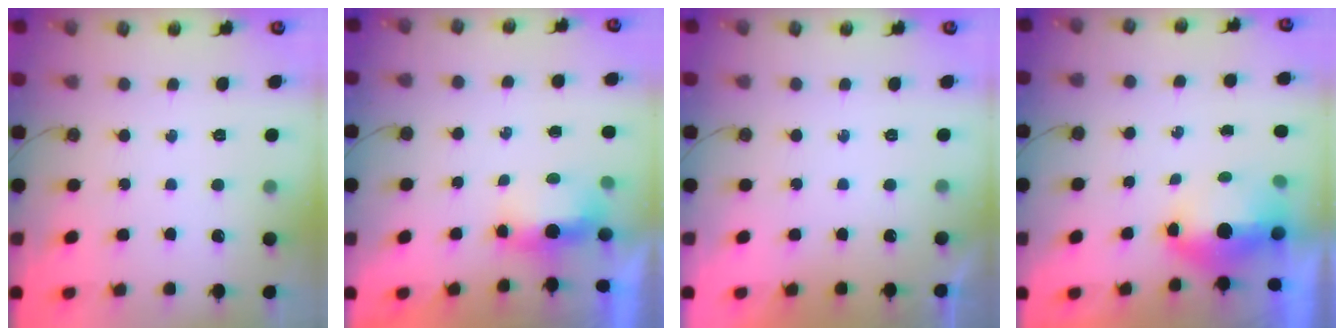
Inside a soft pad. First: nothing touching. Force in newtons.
{"total": 5.1, "press": 4.9, "slide": 1.3}
{"total": 0.0}
{"total": 13.3, "press": 8.1, "slide": 10.5}